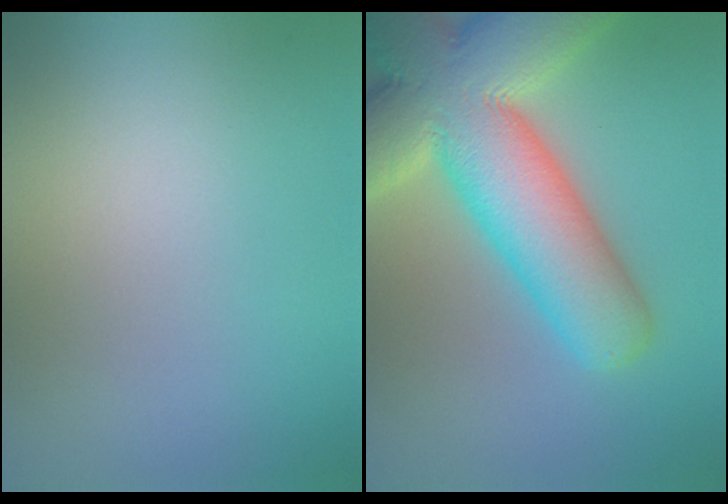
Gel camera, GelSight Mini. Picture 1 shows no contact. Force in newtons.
{"total": 14.9, "press": 14.8, "slide": 1.1}